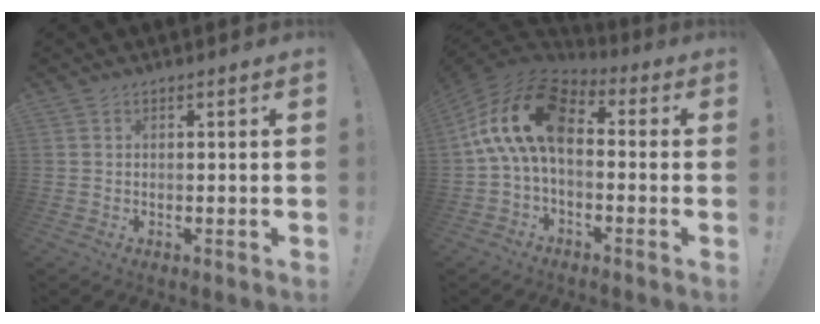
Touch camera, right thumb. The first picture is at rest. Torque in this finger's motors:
{"motor_torque": [2.56, 2.45, 1.07, -0.17, 0.23]}